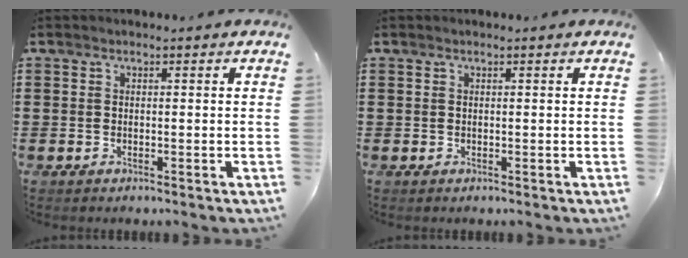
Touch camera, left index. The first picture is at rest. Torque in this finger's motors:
{"motor_torque": [0.00, -0.06, -0.05, 0.00]}